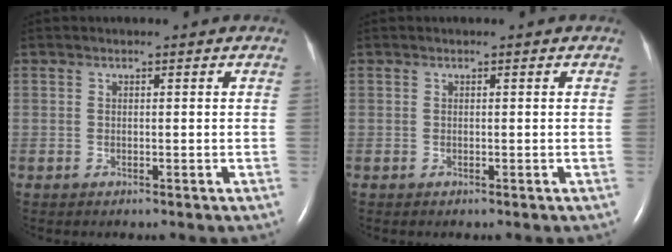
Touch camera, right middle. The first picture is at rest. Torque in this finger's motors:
{"motor_torque": [0.82, -1.32, 0.00, 0.00]}